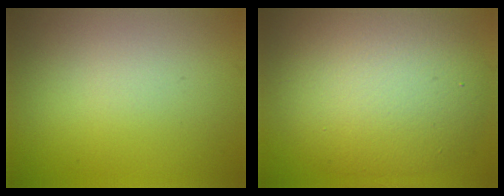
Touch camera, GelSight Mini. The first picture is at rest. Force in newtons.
{"total": 9.7, "press": 9.6, "slide": 0.8}